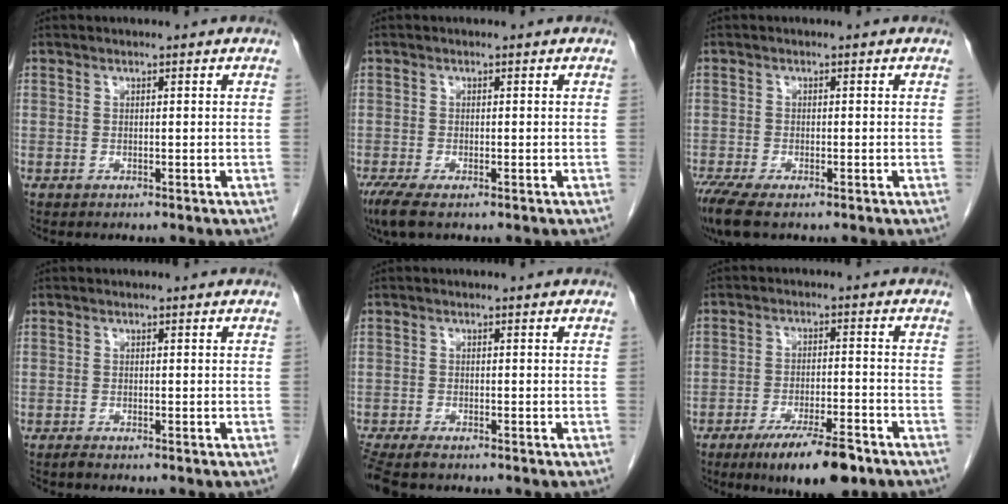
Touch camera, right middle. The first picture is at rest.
{"total": 3.8, "force": [-2.4, 1.0, 2.8], "torque": [-0.061, -0.013, -0.042]}
{"total": 5.3, "force": [-3.6, 1.4, 3.6], "torque": [-0.074, -0.017, -0.064]}
{"total": 0.6, "force": [-0.6, -0.1, 0.1], "torque": [-0.008, -0.002, -0.013]}
{"total": 5.0, "force": [-4.1, 1.0, 2.6], "torque": [-0.045, -0.013, -0.069]}
{"total": 10.3, "force": [-7.0, 2.0, 7.3], "torque": [-0.116, -0.015, -0.111]}